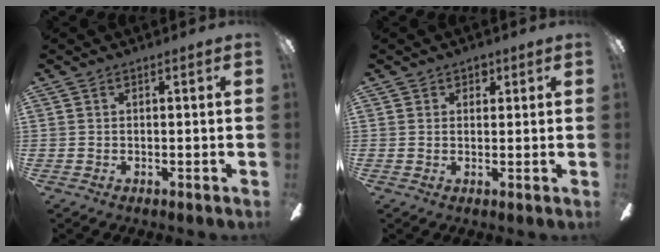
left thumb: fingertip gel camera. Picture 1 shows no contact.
{"total": 2.3, "force": [1.4, 1.8, 0.4], "torque": [0.005, -0.003, 0.023]}